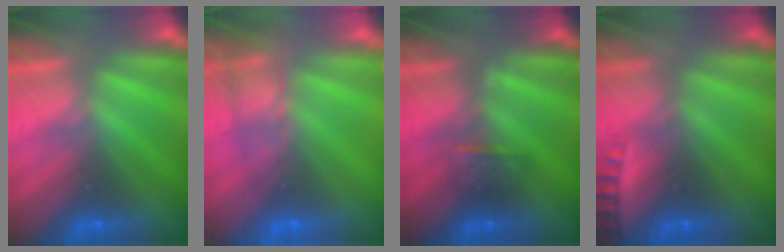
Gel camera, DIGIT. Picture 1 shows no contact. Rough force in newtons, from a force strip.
{"total": 7.7}
{"total": 2.5}
{"total": 2.3}